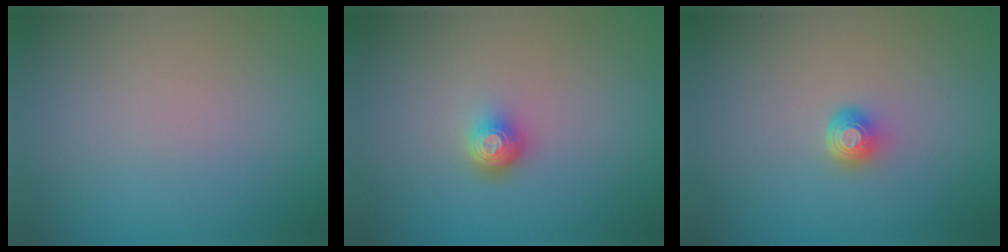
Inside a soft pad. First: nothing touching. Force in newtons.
{"total": 2.0, "press": 1.4, "slide": 1.5}
{"total": 1.8, "press": 1.3, "slide": 1.3}